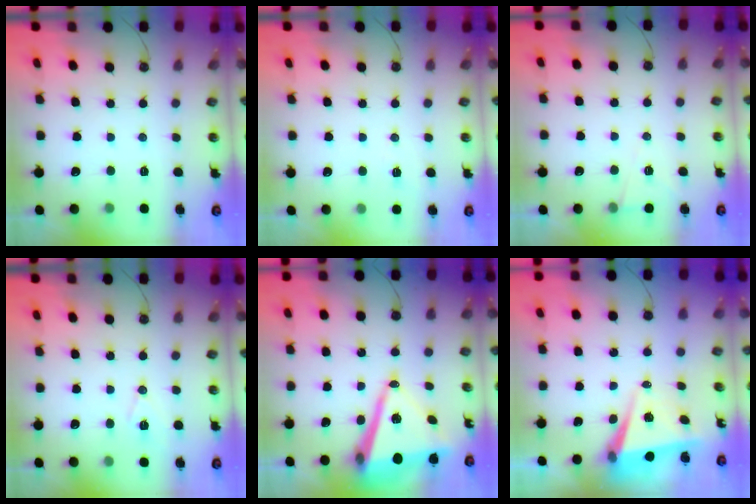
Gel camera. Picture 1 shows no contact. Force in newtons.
{"total": 3.4, "press": 2.8, "slide": 1.8}
{"total": 5.8, "press": 3.7, "slide": 4.5}
{"total": 6.5, "press": 5.3, "slide": 3.8}
{"total": 14.8, "press": 14.5, "slide": 2.9}
{"total": 5.8, "press": 4.6, "slide": 3.6}